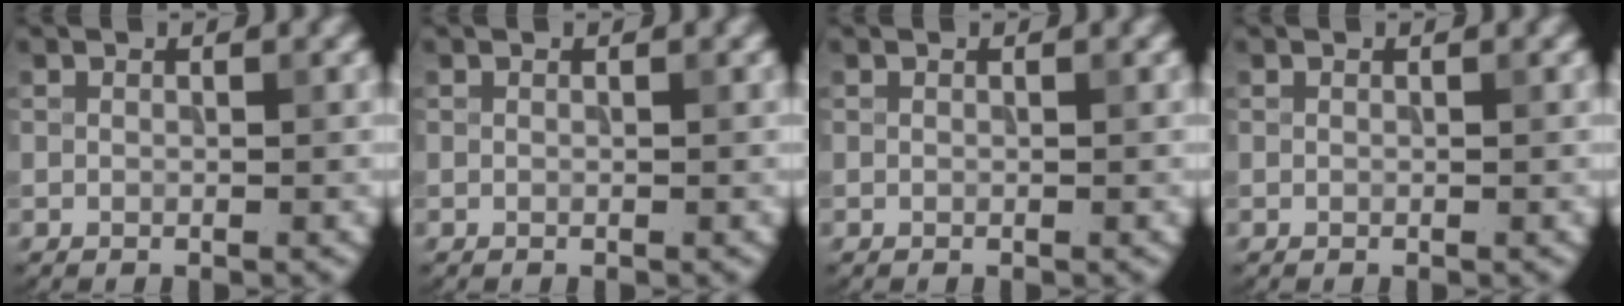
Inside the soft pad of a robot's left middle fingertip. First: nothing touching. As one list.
[{"total": 0.0}, {"total": 0.0}, {"total": 0.0}]